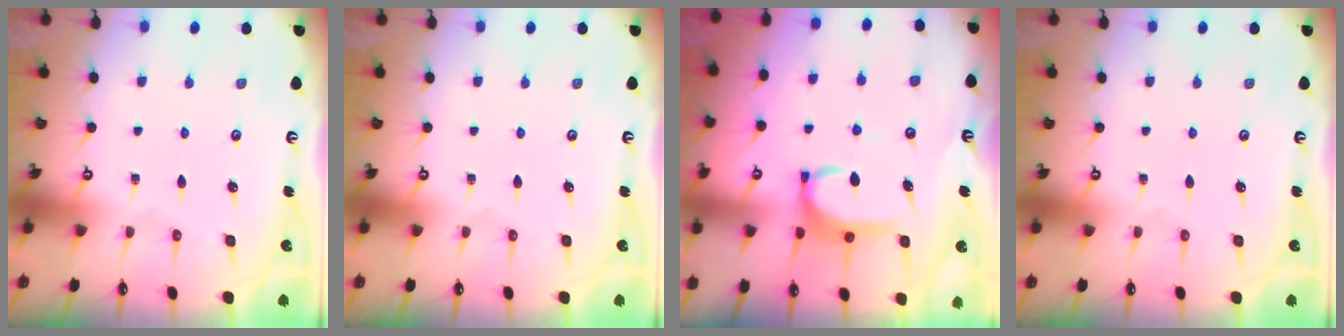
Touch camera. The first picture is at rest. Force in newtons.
{"total": 0.0}
{"total": 4.9, "press": 4.9, "slide": 0.4}
{"total": 0.0}